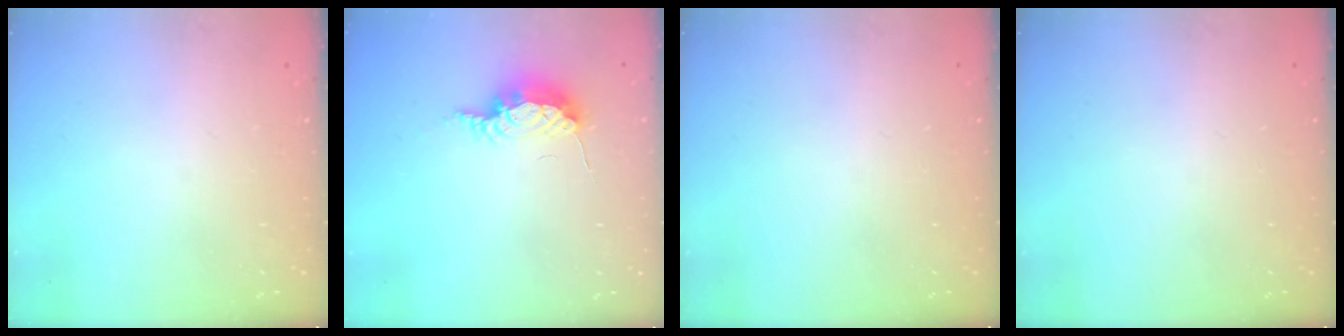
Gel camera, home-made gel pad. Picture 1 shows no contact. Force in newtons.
{"total": 7.9, "press": 7.8, "slide": 0.6}
{"total": 0.0}
{"total": 0.0}